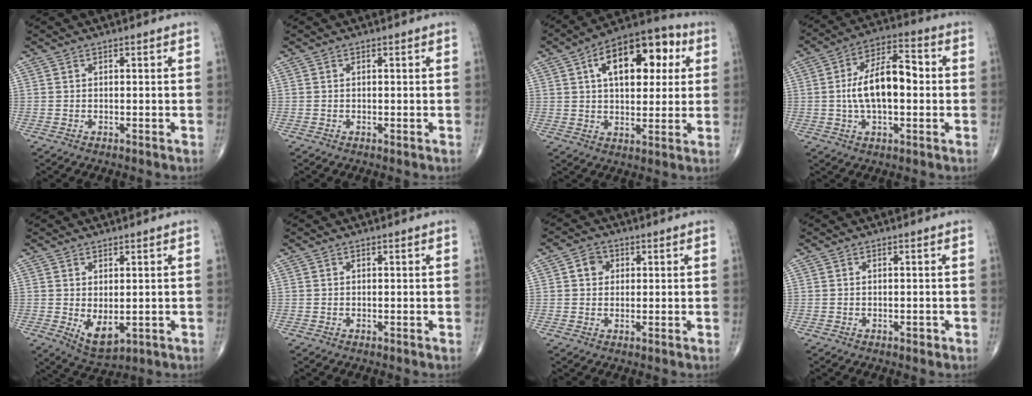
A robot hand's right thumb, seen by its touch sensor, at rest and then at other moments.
{"total": 0.0}
{"total": 17.9, "force": [5.3, 9.6, 14.2], "torque": [-0.172, 0.016, 0.073]}
{"total": 13.5, "force": [0.0, 6.5, 11.8], "torque": [-0.198, 0.027, -0.008]}
{"total": 5.7, "force": [-0.6, 2.9, 4.9], "torque": [-0.072, -0.011, 0.008]}
{"total": 0.0}
{"total": 3.4, "force": [0.8, 2.9, 1.5], "torque": [-0.009, 0.004, 0.010]}
{"total": 0.7, "force": [-0.4, 0.4, 0.5], "torque": [-0.005, 0.000, -0.006]}